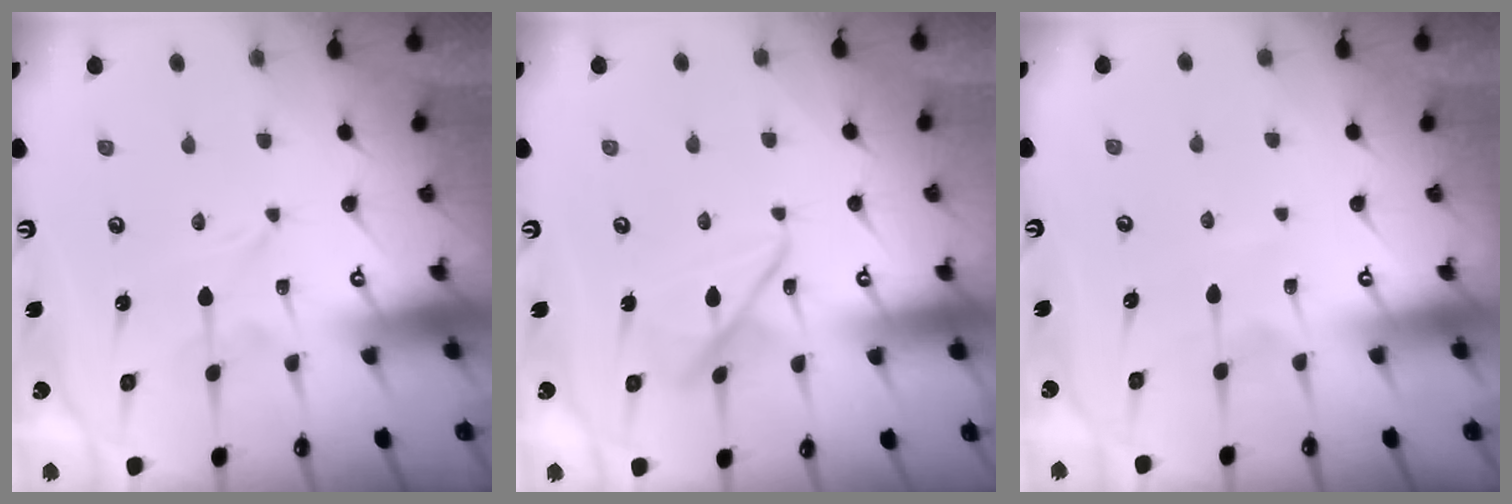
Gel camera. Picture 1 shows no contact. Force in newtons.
{"total": 9.0, "press": 9.0, "slide": 0.4}
{"total": 2.2, "press": 2.1, "slide": 0.3}